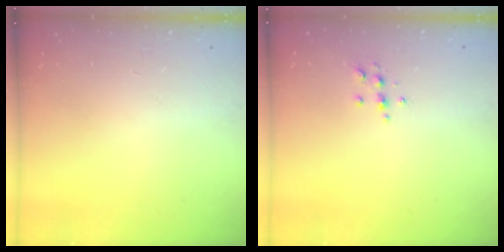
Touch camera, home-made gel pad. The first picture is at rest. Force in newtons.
{"total": 5.4, "press": 5.2, "slide": 1.4}